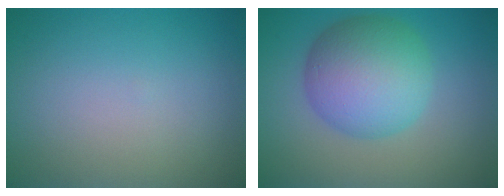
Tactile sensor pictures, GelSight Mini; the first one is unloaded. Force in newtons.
{"total": 8.0, "press": 8.0, "slide": 0.1}